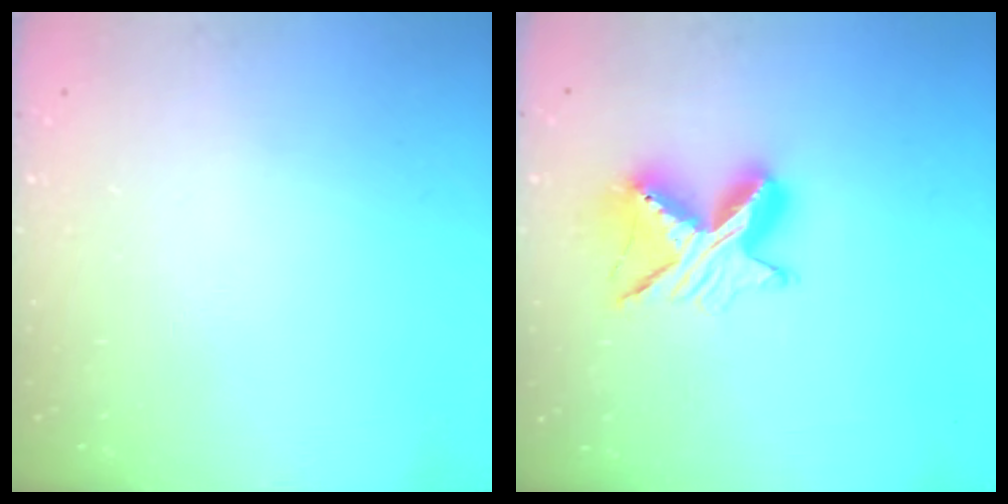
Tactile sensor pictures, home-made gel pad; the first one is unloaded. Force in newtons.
{"total": 9.8, "press": 9.8, "slide": 0.6}